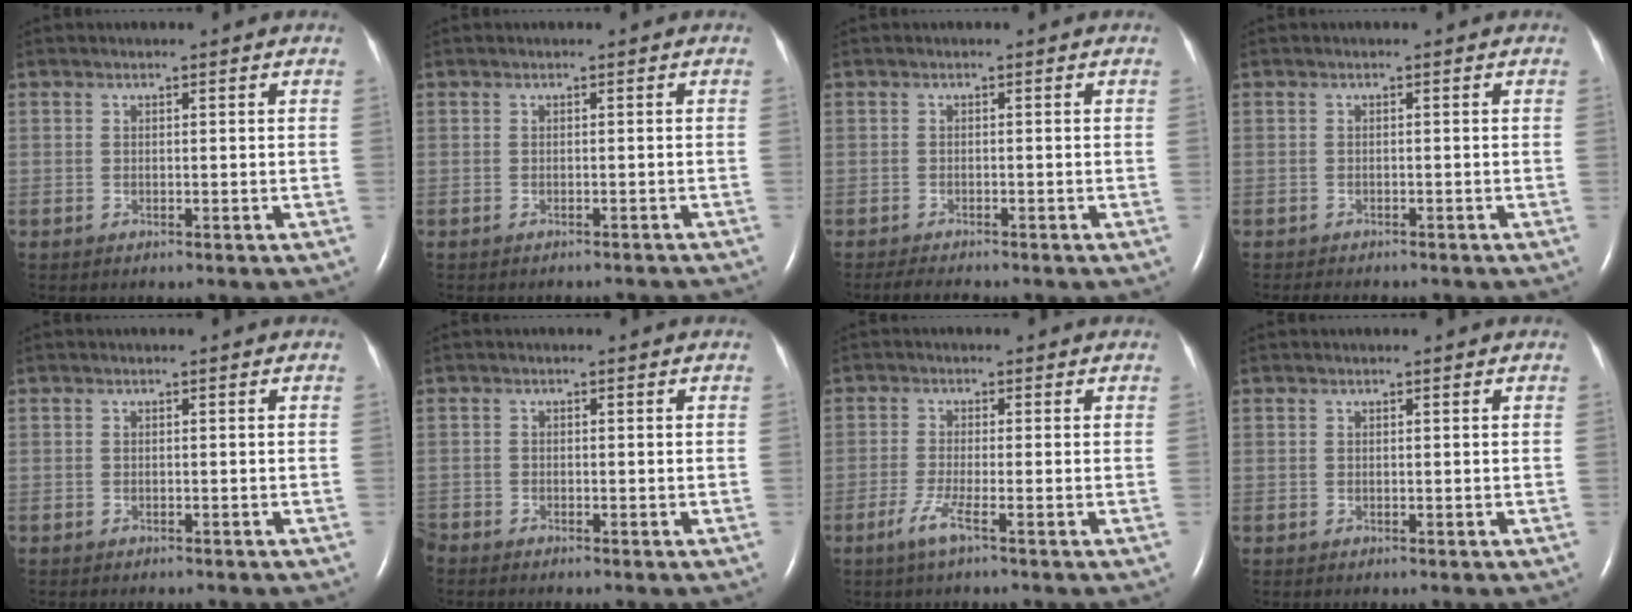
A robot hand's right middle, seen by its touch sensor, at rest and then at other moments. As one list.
[{"total": 3.7, "force": [-3.5, 0.8, 0.9], "torque": [-0.017, -0.008, -0.035]}, {"total": 2.3, "force": [-2.1, 0.1, 0.9], "torque": [-0.022, -0.010, -0.034]}, {"total": 2.7, "force": [-2.3, 0.9, 1.1], "torque": [-0.020, -0.007, -0.025]}, {"total": 1.3, "force": [-1.2, 0.4, 0.5], "torque": [-0.011, -0.003, -0.013]}, {"total": 1.5, "force": [-1.4, 0.1, 0.1], "torque": [-0.002, -0.003, -0.028]}, {"total": 3.1, "force": [-1.8, -0.4, 2.5], "torque": [-0.058, -0.009, -0.041]}, {"total": 0.0}]